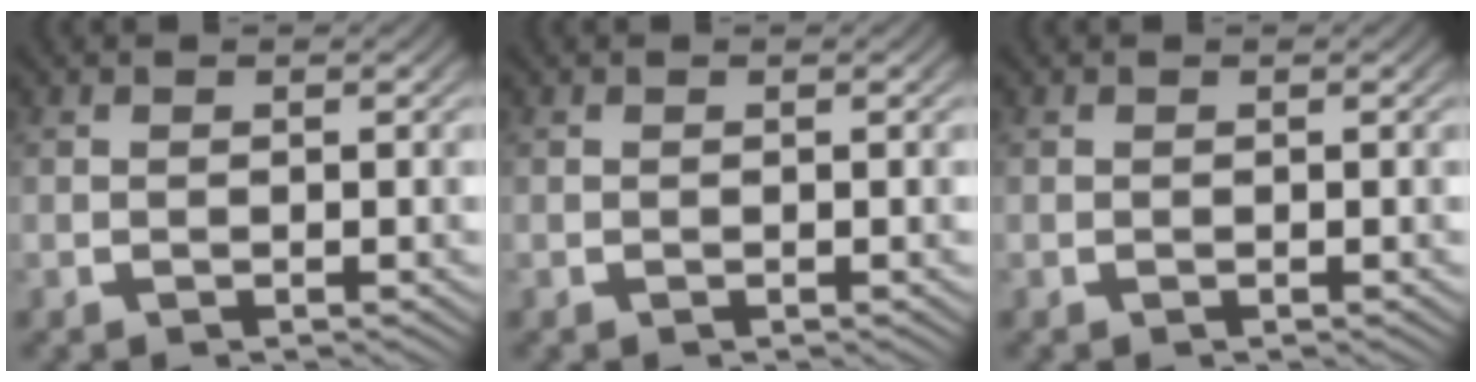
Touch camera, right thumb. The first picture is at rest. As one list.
[{"total": 0.0}, {"total": 0.0}]